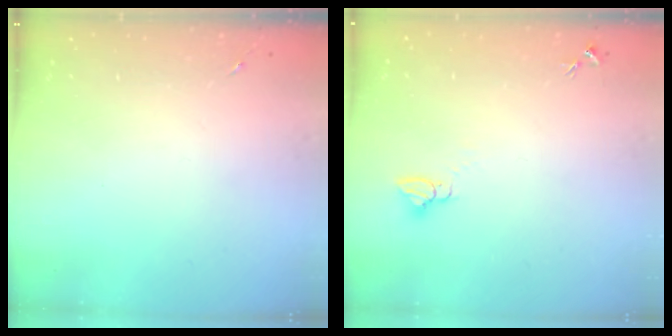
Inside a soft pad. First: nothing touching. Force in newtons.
{"total": 2.7, "press": 2.7, "slide": 0.1}